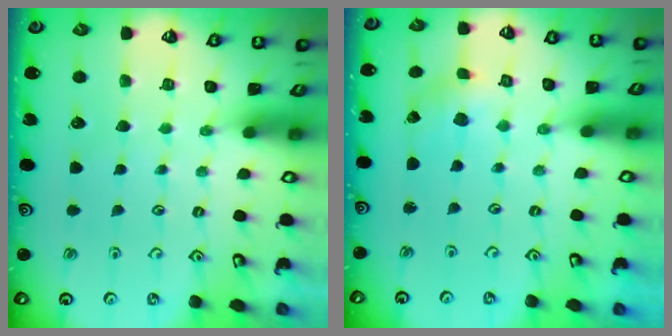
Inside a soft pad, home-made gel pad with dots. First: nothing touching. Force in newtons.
{"total": 1.1, "press": 1.1, "slide": 0.3}